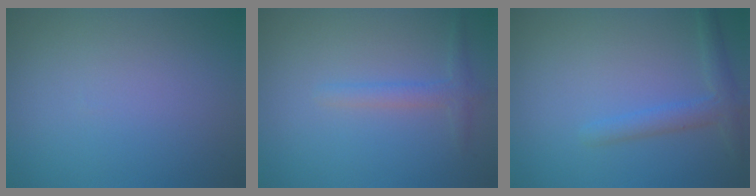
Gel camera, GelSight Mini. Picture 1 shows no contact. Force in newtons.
{"total": 1.6, "press": 1.6, "slide": 0.1}
{"total": 2.3, "press": 2.3, "slide": 0.1}